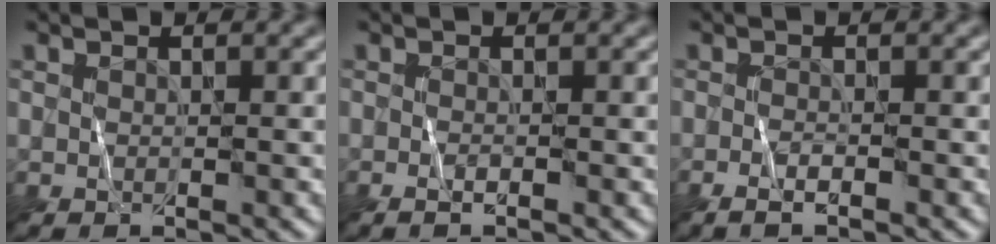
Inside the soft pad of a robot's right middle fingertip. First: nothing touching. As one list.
[{"total": 0.9, "force": [-0.5, 0.1, 0.7], "torque": [-0.014, 0.000, -0.009]}, {"total": 1.5, "force": [-0.9, 0.3, 1.2], "torque": [-0.023, 0.001, -0.019]}]